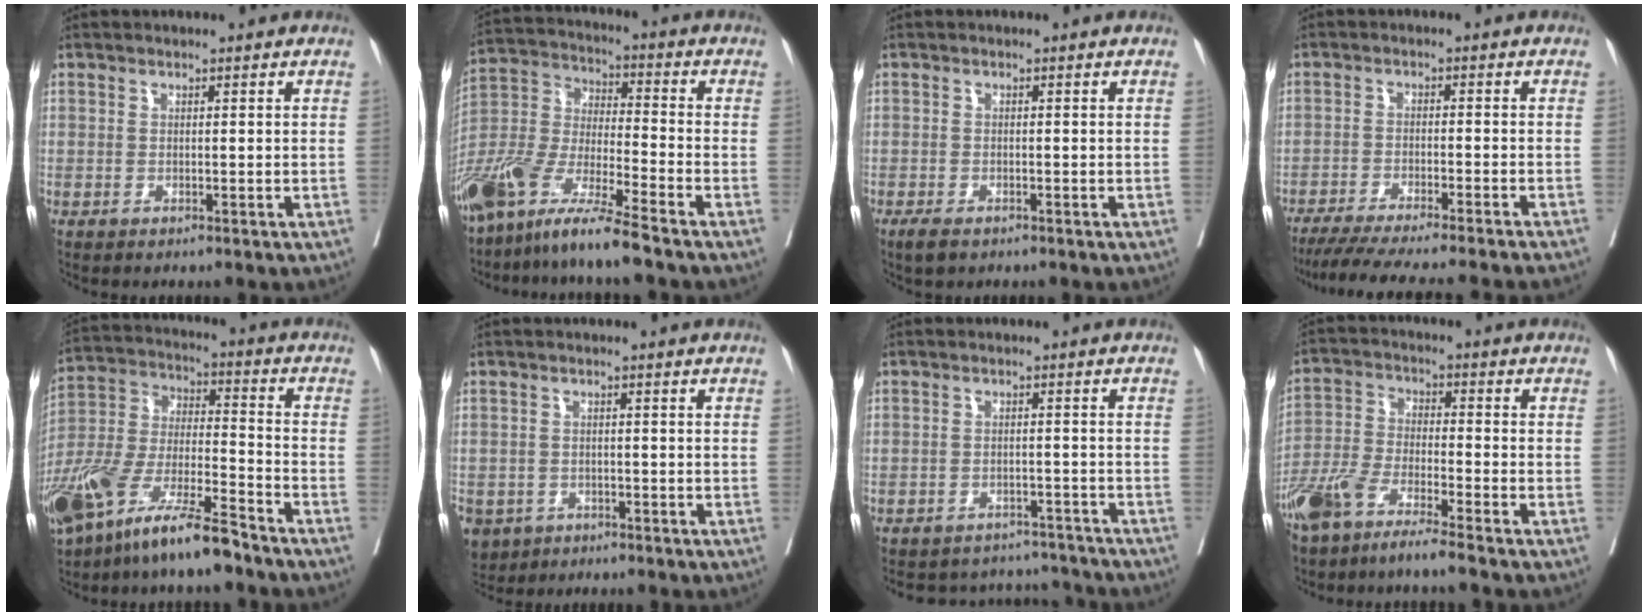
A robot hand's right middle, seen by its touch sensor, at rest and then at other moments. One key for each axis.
{"total": 13.9, "fx": -10.6, "fy": 0.3, "fz": 9.0, "tx": -0.194, "ty": -0.021, "tz": -0.204}
{"total": 2.0, "fx": -1.4, "fy": 0.9, "fz": 1.2, "tx": -0.026, "ty": -0.004, "tz": -0.018}
{"total": 16.1, "fx": -14.3, "fy": -0.8, "fz": 7.2, "tx": -0.107, "ty": -0.042, "tz": -0.207}
{"total": 17.3, "fx": -12.4, "fy": 3.3, "fz": 11.7, "tx": -0.257, "ty": -0.023, "tz": -0.235}
{"total": 7.0, "fx": -3.9, "fy": 5.4, "fz": 1.9, "tx": -0.049, "ty": -0.002, "tz": -0.058}
{"total": 8.1, "fx": -7.8, "fy": 2.1, "fz": -0.3, "tx": 0.011, "ty": 0.024, "tz": -0.094}
{"total": 7.6, "fx": -6.0, "fy": 0.3, "fz": 4.6, "tx": -0.101, "ty": -0.016, "tz": -0.125}